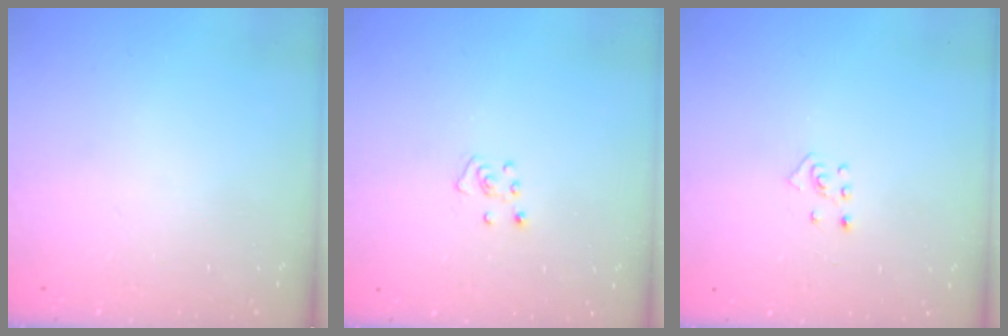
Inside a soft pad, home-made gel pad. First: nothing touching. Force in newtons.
{"total": 4.0, "press": 4.0, "slide": 0.4}
{"total": 3.6, "press": 3.6, "slide": 0.6}